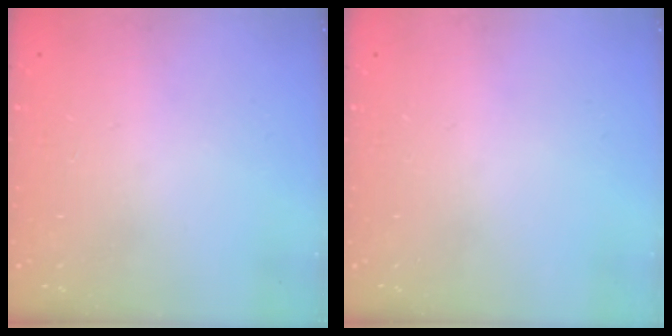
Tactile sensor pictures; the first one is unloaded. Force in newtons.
{"total": 0.0}